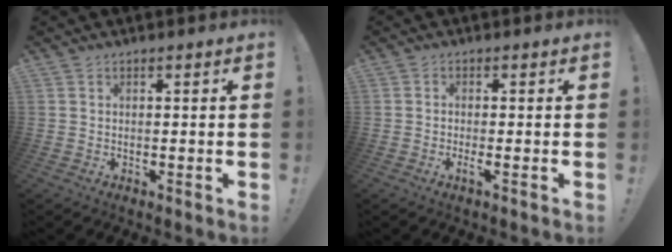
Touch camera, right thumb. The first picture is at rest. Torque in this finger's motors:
{"motor_torque": [-0.03, -0.08, 0.32, 0.00, 0.12]}